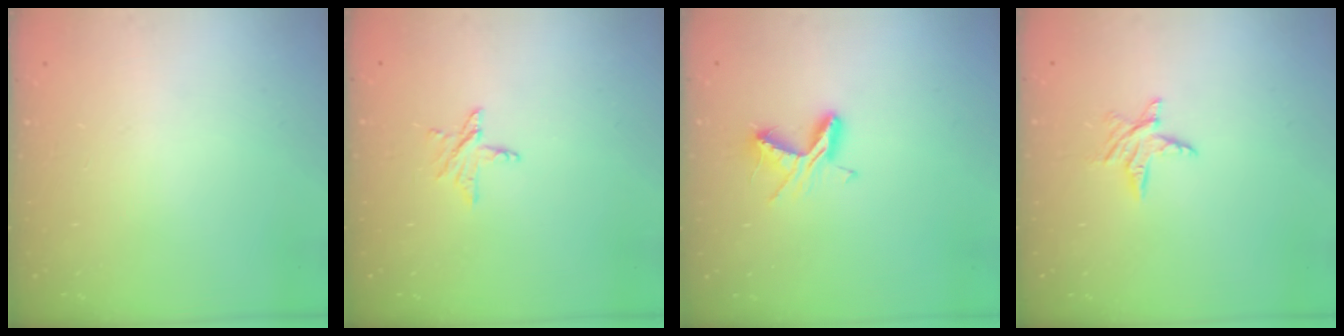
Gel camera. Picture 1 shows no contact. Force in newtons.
{"total": 4.7, "press": 4.7, "slide": 0.4}
{"total": 7.1, "press": 7.0, "slide": 0.5}
{"total": 5.8, "press": 5.7, "slide": 0.6}